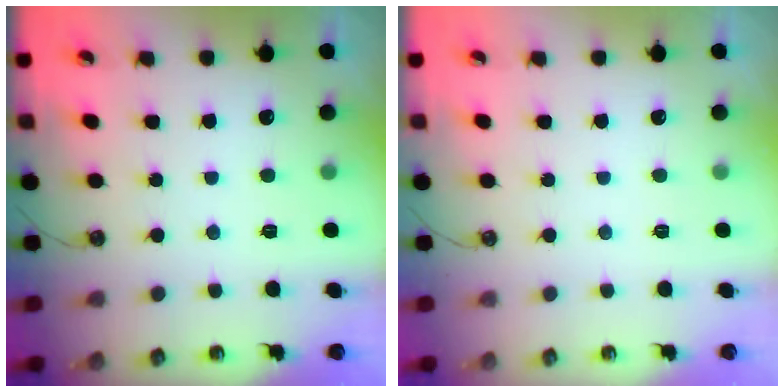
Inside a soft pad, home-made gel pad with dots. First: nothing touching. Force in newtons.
{"total": 0.0}